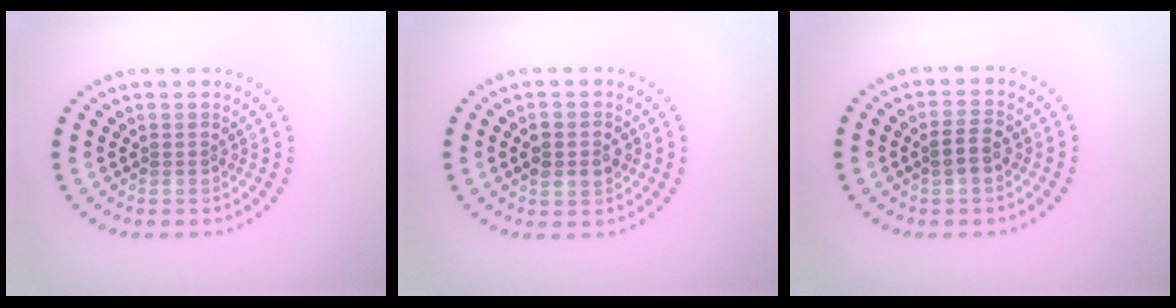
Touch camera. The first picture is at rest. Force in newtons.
{"total": 2.9, "press": 2.9, "slide": 0.1}
{"total": 2.3, "press": 2.3, "slide": 0.5}